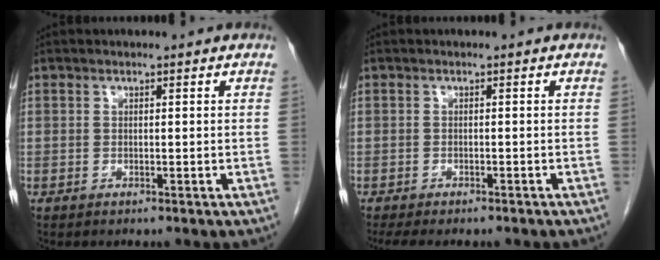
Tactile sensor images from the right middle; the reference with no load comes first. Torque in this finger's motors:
{"motor_torque": [0.98, -0.56, 0.07, 0.07]}